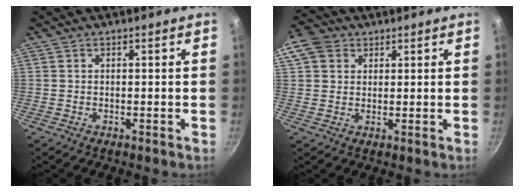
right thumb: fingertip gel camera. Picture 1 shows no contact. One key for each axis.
{"total": 6.5, "fx": 2.7, "fy": 5.2, "fz": 2.7, "tx": -0.032, "ty": 0.003, "tz": 0.040}